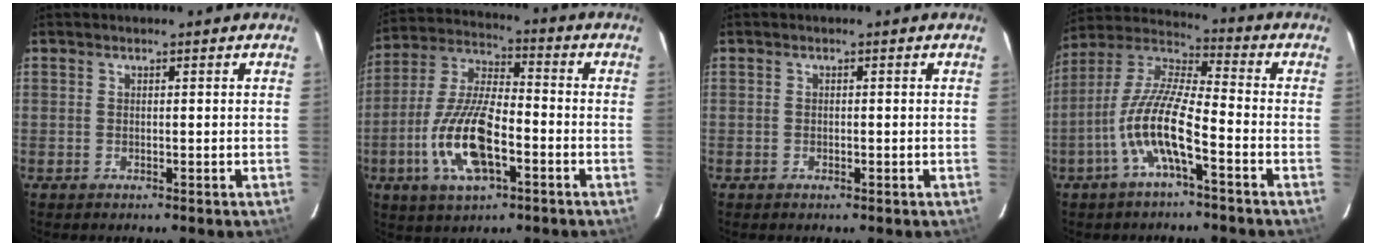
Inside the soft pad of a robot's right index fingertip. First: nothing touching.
{"total": 15.1, "force": [-5.3, 5.6, 13.0], "torque": [-0.277, -0.005, -0.100]}
{"total": 0.7, "force": [-0.6, 0.4, 0.2], "torque": [-0.006, 0.002, -0.008]}
{"total": 11.9, "force": [-5.0, 2.0, 10.7], "torque": [-0.218, 0.006, -0.101]}